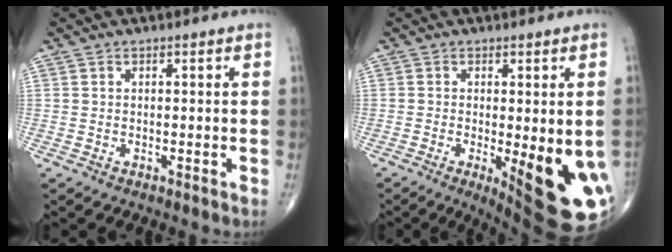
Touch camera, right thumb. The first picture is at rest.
{"total": 17.2, "force": [-4.9, 5.7, 15.5], "torque": [-0.146, -0.021, -0.046]}